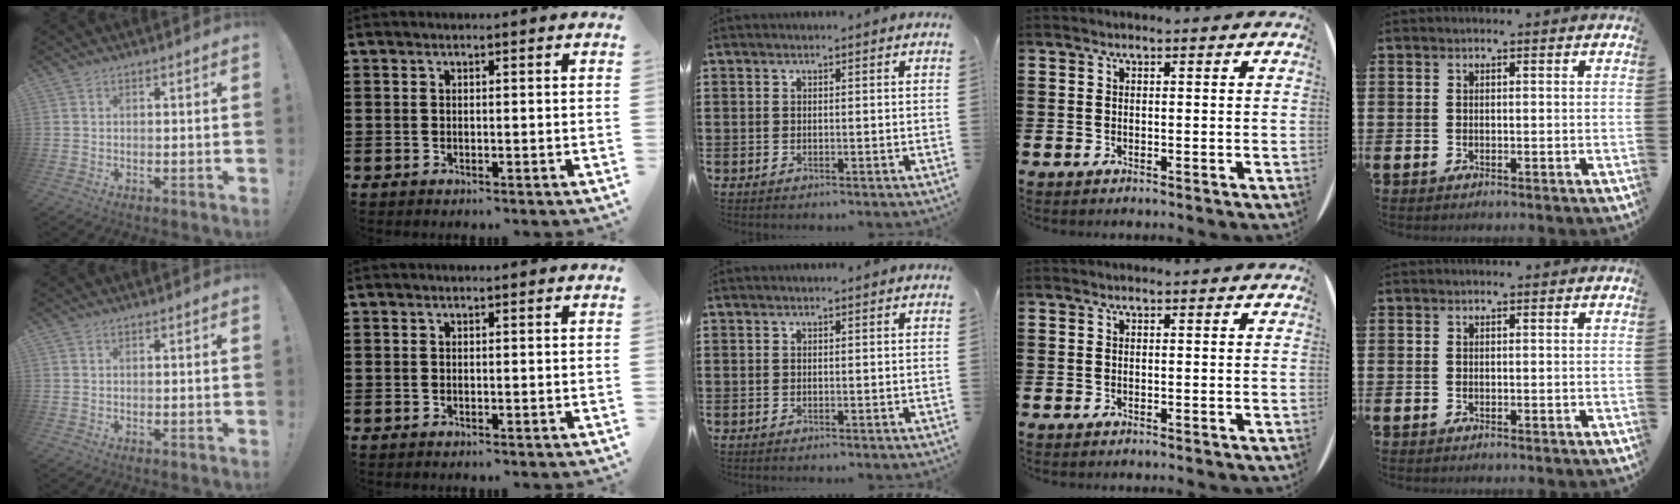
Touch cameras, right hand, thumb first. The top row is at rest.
{}